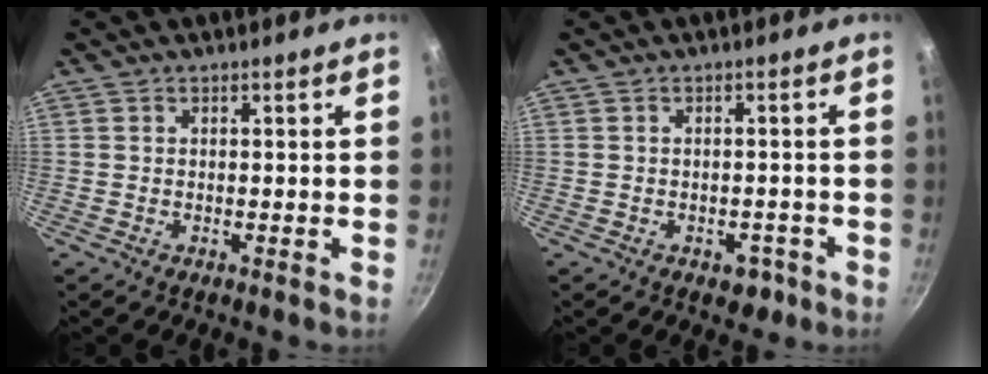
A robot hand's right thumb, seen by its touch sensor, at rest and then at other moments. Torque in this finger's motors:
{"motor_torque": [2.43, 2.13, 0.05, -0.52, -0.05]}